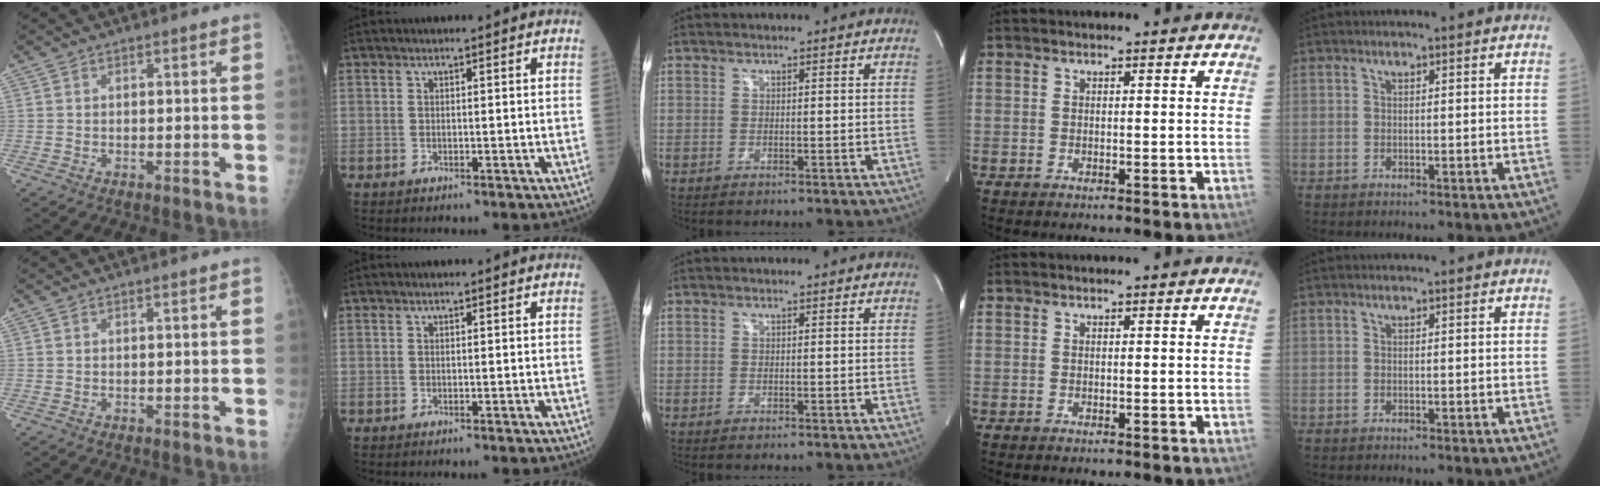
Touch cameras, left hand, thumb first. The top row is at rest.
{}